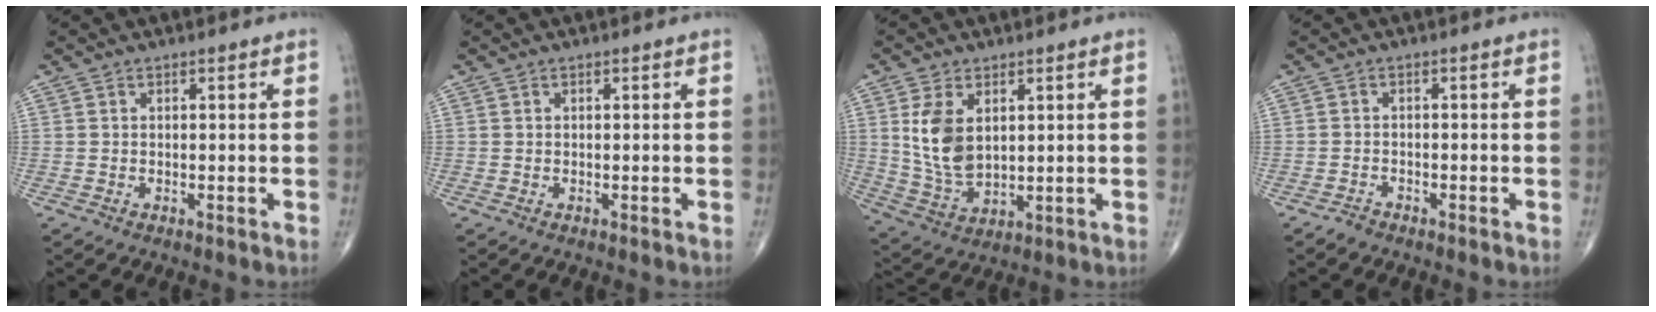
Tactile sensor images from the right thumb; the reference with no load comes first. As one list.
[{"total": 0.0}, {"total": 9.8, "force": [2.5, 5.9, 7.4], "torque": [-0.133, -0.015, 0.064]}, {"total": 1.4, "force": [-1.2, 0.5, 0.2], "torque": [-0.008, 0.002, -0.025]}]